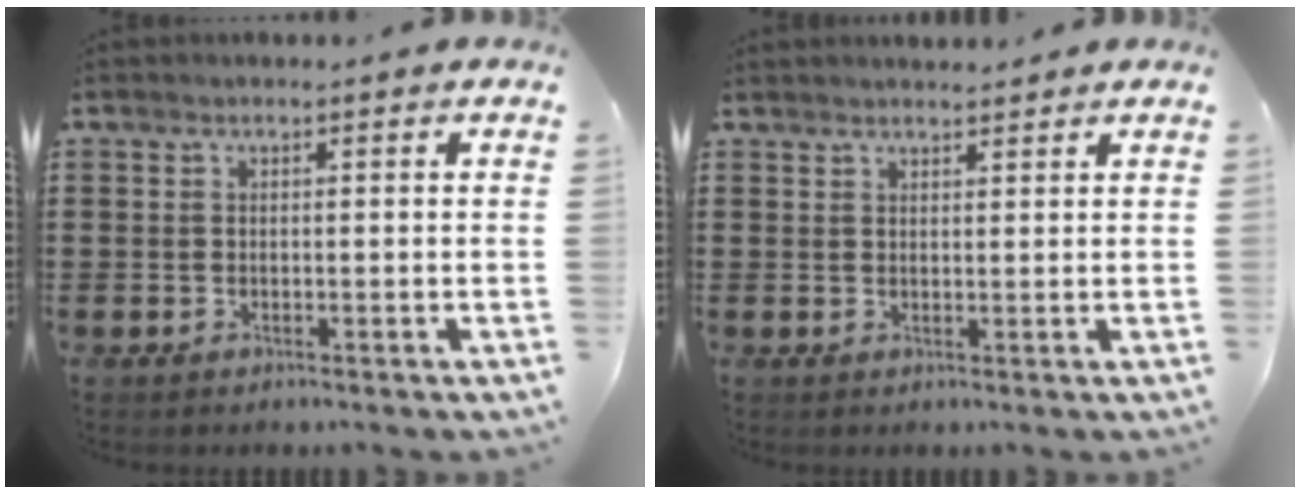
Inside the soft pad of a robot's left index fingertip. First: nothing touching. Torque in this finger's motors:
{"motor_torque": [0.10, 0.42, -0.02, 0.00]}